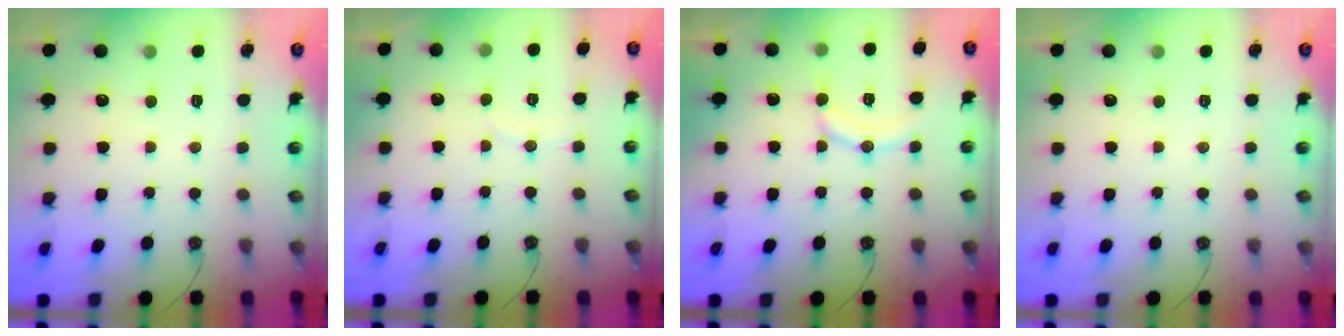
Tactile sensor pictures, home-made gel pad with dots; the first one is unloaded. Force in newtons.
{"total": 2.3, "press": 2.3, "slide": 0.3}
{"total": 10.3, "press": 10.3, "slide": 0.6}
{"total": 0.0}